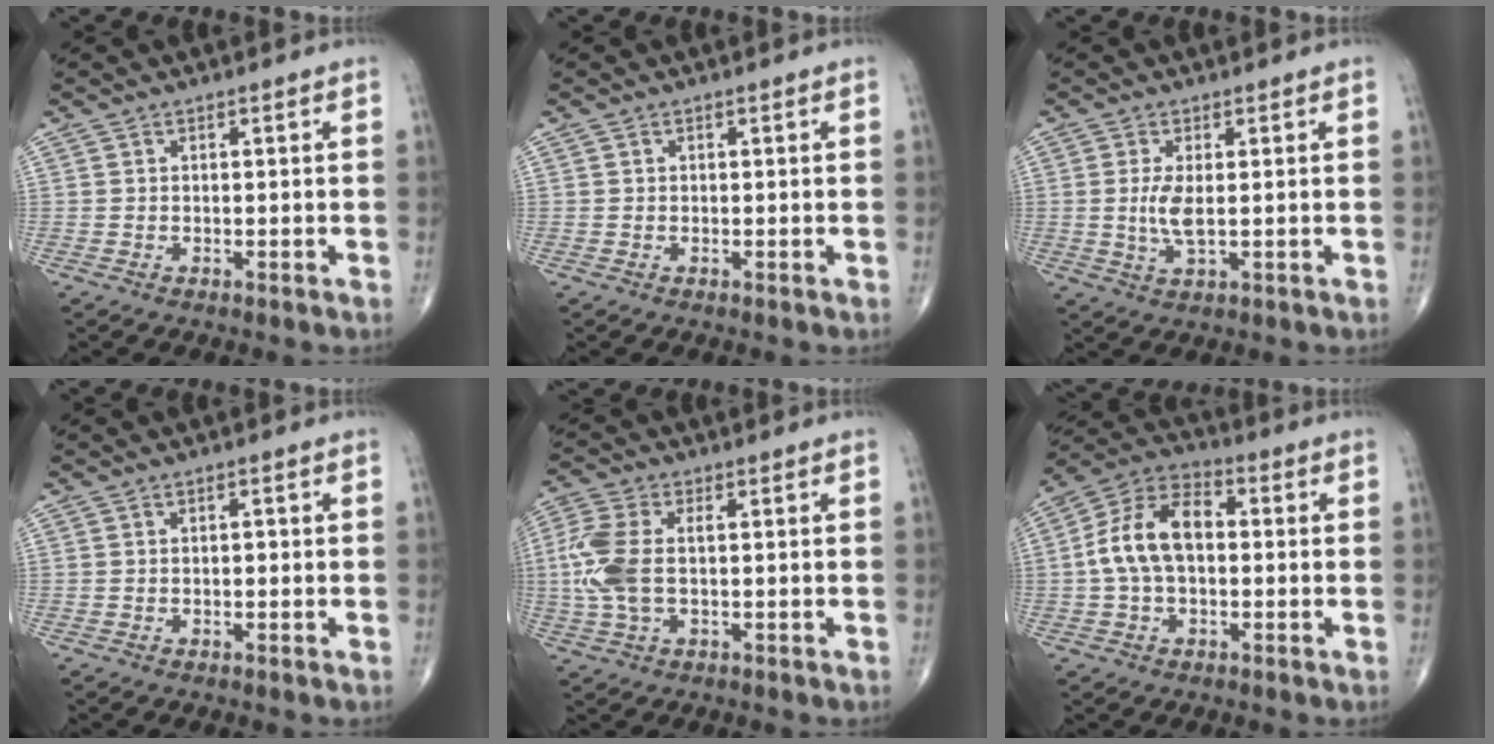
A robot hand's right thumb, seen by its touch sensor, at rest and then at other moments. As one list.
[{"total": 0.0}, {"total": 4.3, "force": [0.2, 1.3, 4.0], "torque": [-0.092, -0.015, 0.007]}, {"total": 0.9, "force": [0.0, 0.4, 0.8], "torque": [-0.010, -0.002, 0.000]}, {"total": 9.2, "force": [0.3, 4.7, 7.9], "torque": [-0.211, 0.010, 0.006]}, {"total": 12.5, "force": [0.4, 7.6, 9.9], "torque": [-0.187, 0.036, -0.005]}]